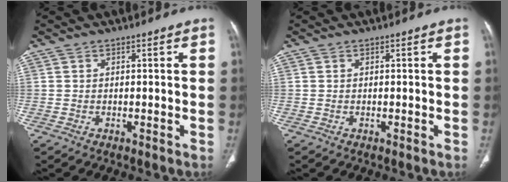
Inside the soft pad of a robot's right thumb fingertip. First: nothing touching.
{"total": 0.0}